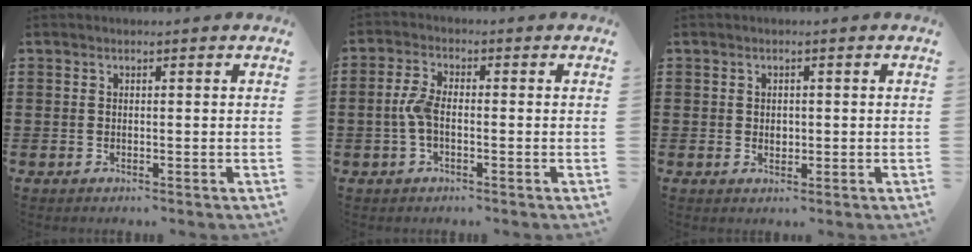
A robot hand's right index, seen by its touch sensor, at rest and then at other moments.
{"total": 4.1, "force": [-0.8, 1.8, 3.6], "torque": [-0.095, -0.004, -0.023]}
{"total": 1.2, "force": [0.2, 1.0, 0.7], "torque": [-0.015, 0.007, 0.002]}